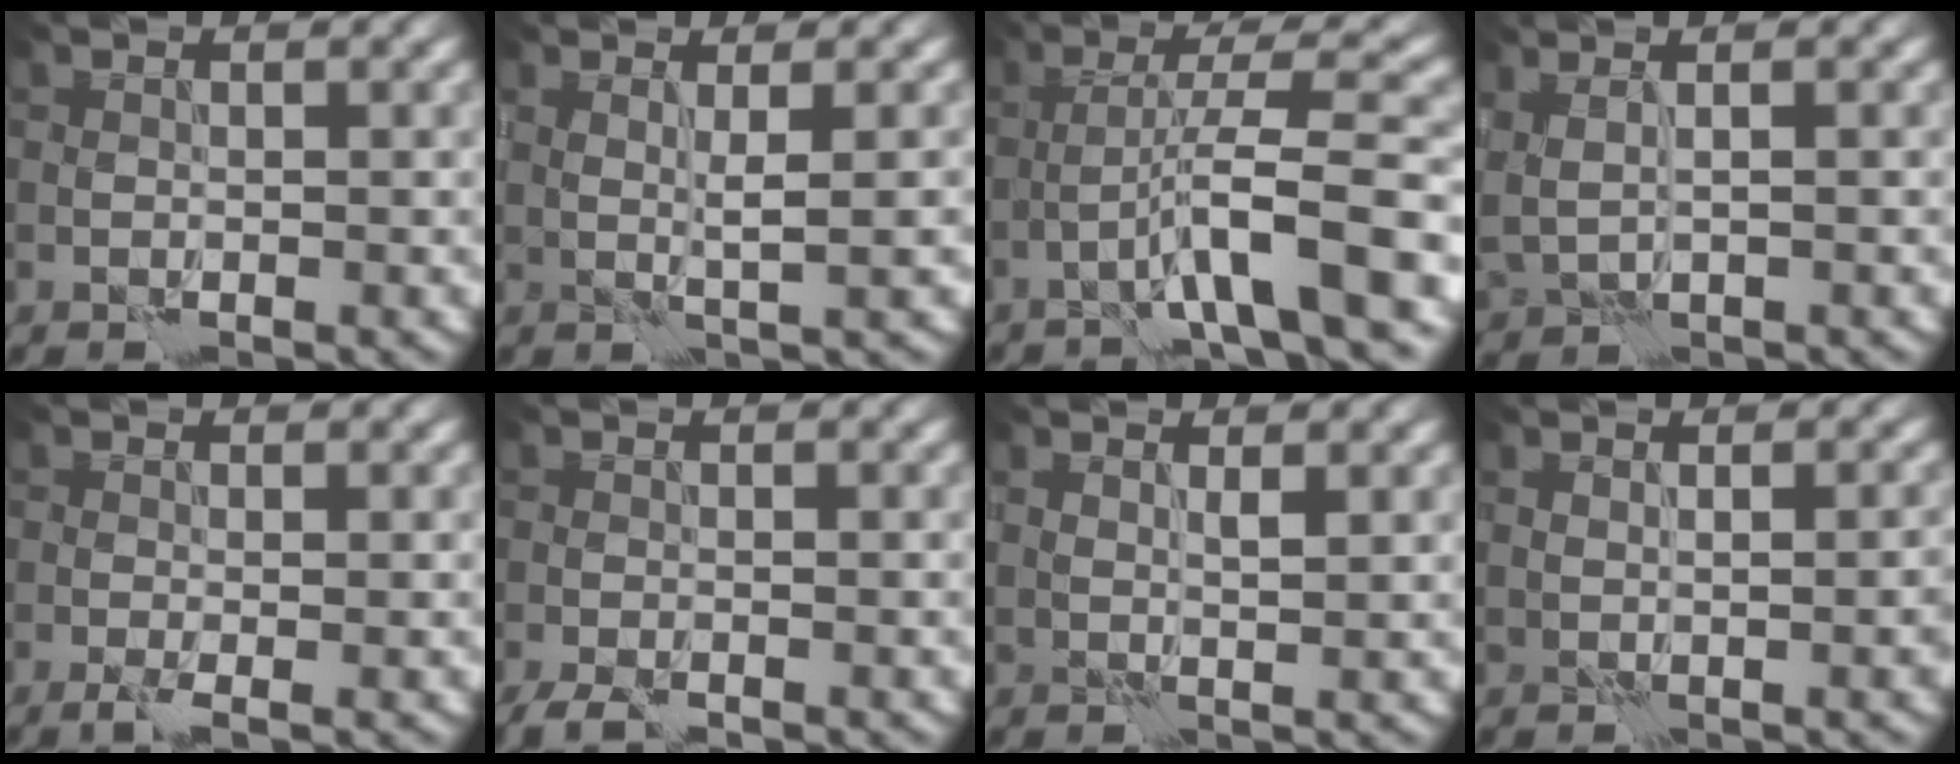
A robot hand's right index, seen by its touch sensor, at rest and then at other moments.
{"total": 1.8, "force": [0.9, 0.0, 1.5], "torque": [-0.024, -0.004, 0.016]}
{"total": 7.2, "force": [-2.8, 0.5, 6.6], "torque": [-0.108, 0.021, -0.046]}
{"total": 3.3, "force": [2.0, 1.3, 2.3], "torque": [-0.052, 0.005, 0.033]}
{"total": 1.3, "force": [-0.6, 0.0, 1.1], "torque": [-0.026, -0.007, -0.016]}
{"total": 2.4, "force": [-2.1, 0.4, 1.2], "torque": [-0.023, -0.012, -0.041]}
{"total": 1.3, "force": [1.1, 0.0, 0.7], "torque": [-0.015, -0.006, 0.022]}
{"total": 2.0, "force": [0.0, 0.5, 1.9], "torque": [-0.027, -0.009, 0.011]}